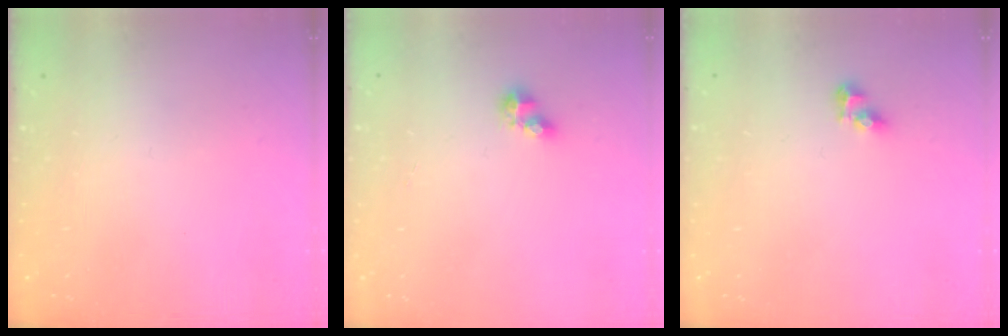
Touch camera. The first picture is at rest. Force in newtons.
{"total": 5.6, "press": 5.5, "slide": 0.7}
{"total": 5.3, "press": 5.3, "slide": 0.7}